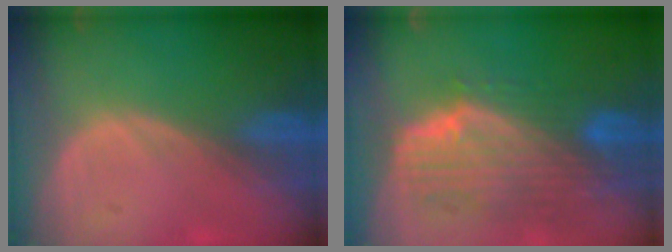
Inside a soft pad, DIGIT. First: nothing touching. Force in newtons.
{"total": 10.2, "press": 9.0, "slide": 4.8}